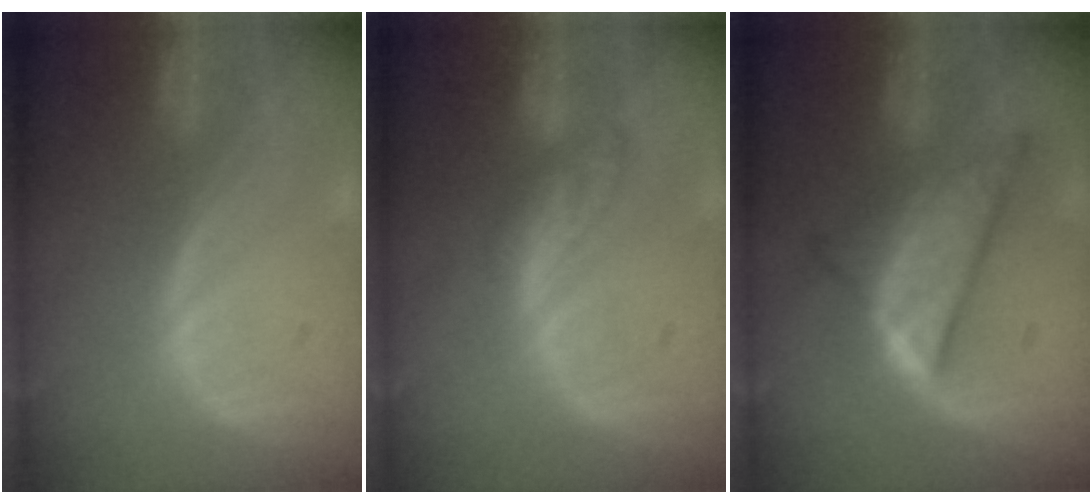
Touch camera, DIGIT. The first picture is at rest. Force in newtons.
{"total": 5.2, "press": 4.7, "slide": 2.3}
{"total": 8.7, "press": 8.7, "slide": 0.7}